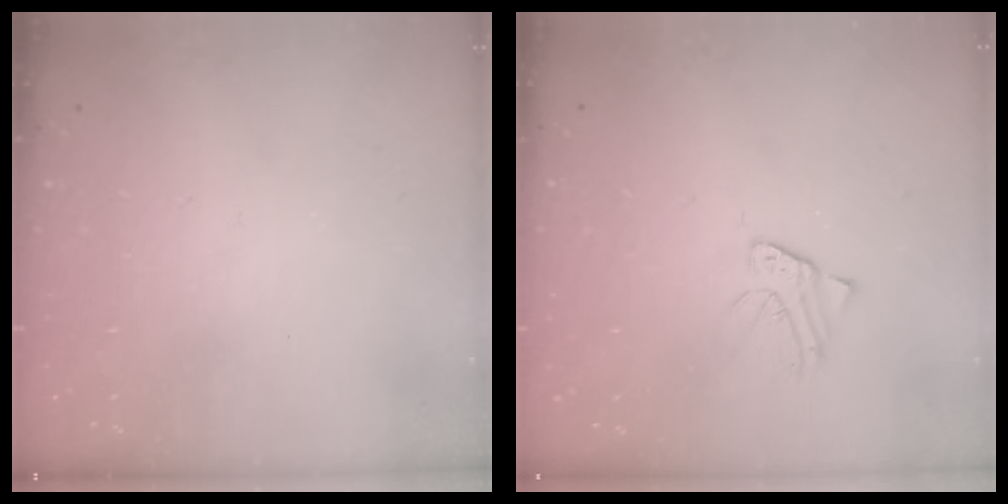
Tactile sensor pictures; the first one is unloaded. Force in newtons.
{"total": 1.8, "press": 1.7, "slide": 0.1}